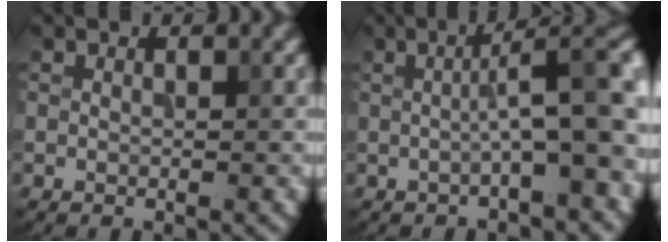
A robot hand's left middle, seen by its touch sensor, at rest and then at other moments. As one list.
[{"total": 6.5, "force": [-0.6, 1.4, 6.3], "torque": [-0.088, 0.018, -0.011]}]